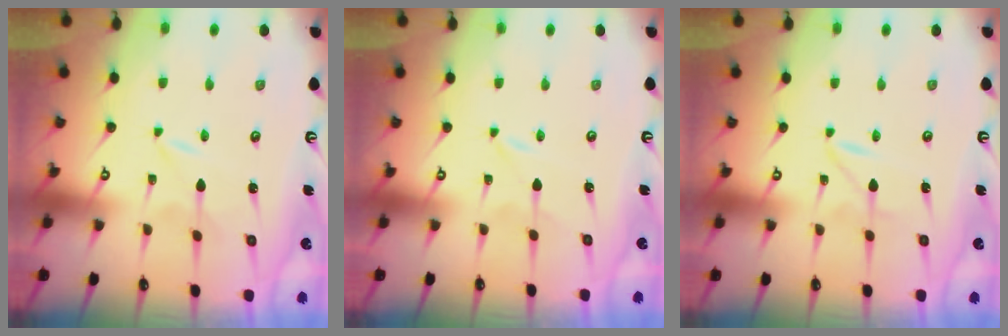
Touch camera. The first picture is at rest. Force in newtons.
{"total": 0.0}
{"total": 1.6, "press": 1.6, "slide": 0.2}